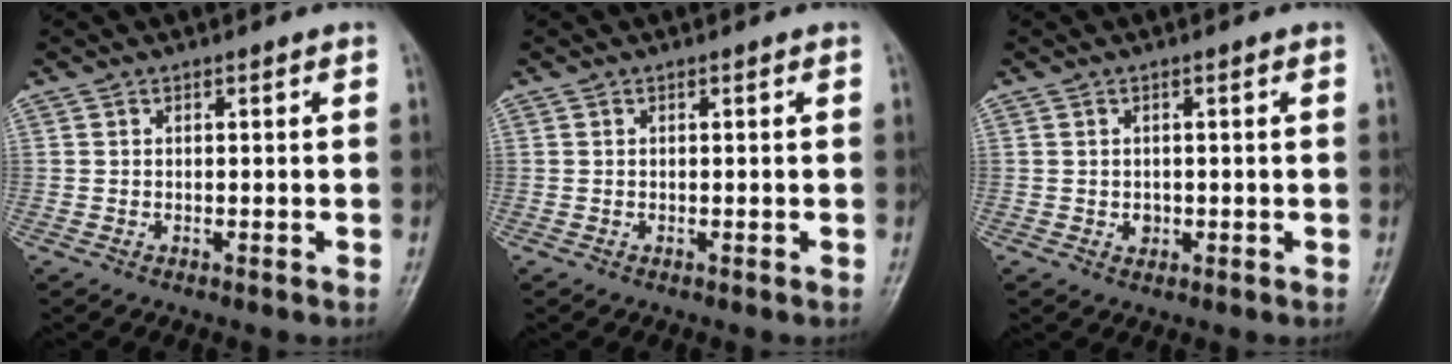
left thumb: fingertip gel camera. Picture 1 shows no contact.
{"total": 0.0}
{"total": 1.4, "force": [-0.2, 1.2, 0.7], "torque": [-0.005, 0.001, 0.001]}